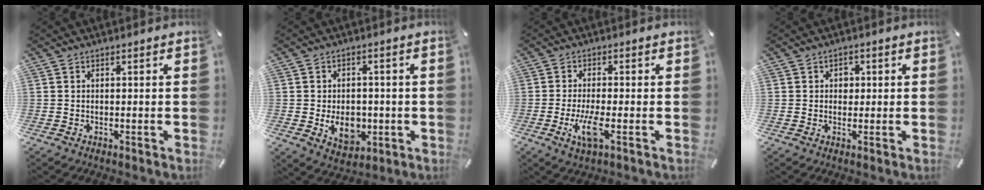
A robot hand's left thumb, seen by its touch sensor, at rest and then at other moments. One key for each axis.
{"total": 8.9, "fx": -1.6, "fy": 6.7, "fz": 5.7, "tx": -0.089, "ty": -0.002, "tz": -0.028}
{"total": 7.1, "fx": -2.1, "fy": 1.9, "fz": 6.6, "tx": -0.146, "ty": -0.017, "tz": -0.039}
{"total": 2.3, "fx": 0.2, "fy": 2.1, "fz": 1.1, "tx": 0.000, "ty": -0.003, "tz": -0.005}